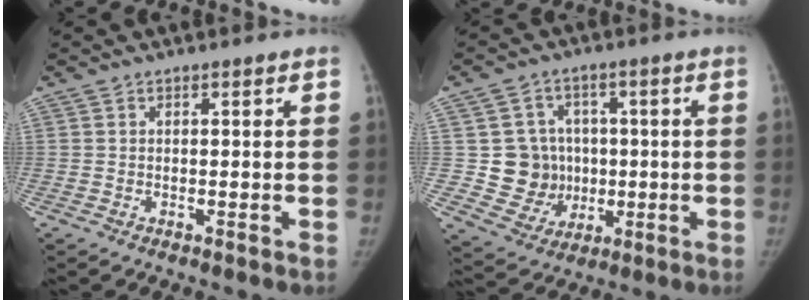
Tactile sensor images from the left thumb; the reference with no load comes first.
{"total": 9.9, "force": [0.2, 9.5, 2.6], "torque": [0.005, 0.012, 0.017]}